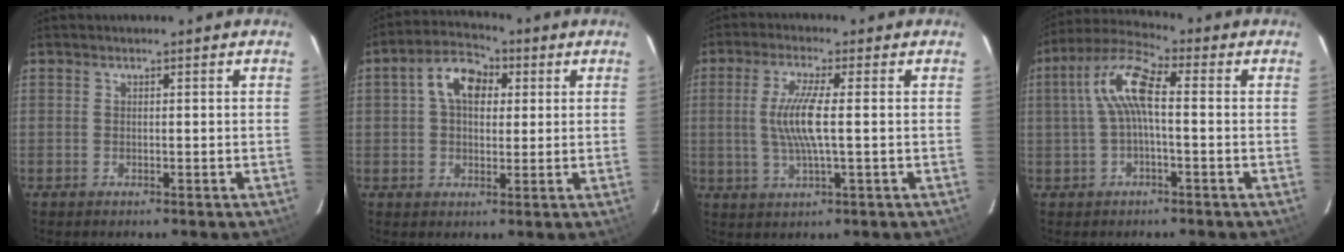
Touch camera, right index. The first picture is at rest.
{"total": 8.5, "force": [2.3, 5.7, 5.9], "torque": [-0.107, 0.032, 0.036]}
{"total": 7.8, "force": [0.1, 0.7, 7.7], "torque": [-0.155, -0.003, 0.003]}
{"total": 8.8, "force": [0.4, 2.6, 8.4], "torque": [-0.178, 0.023, 0.006]}